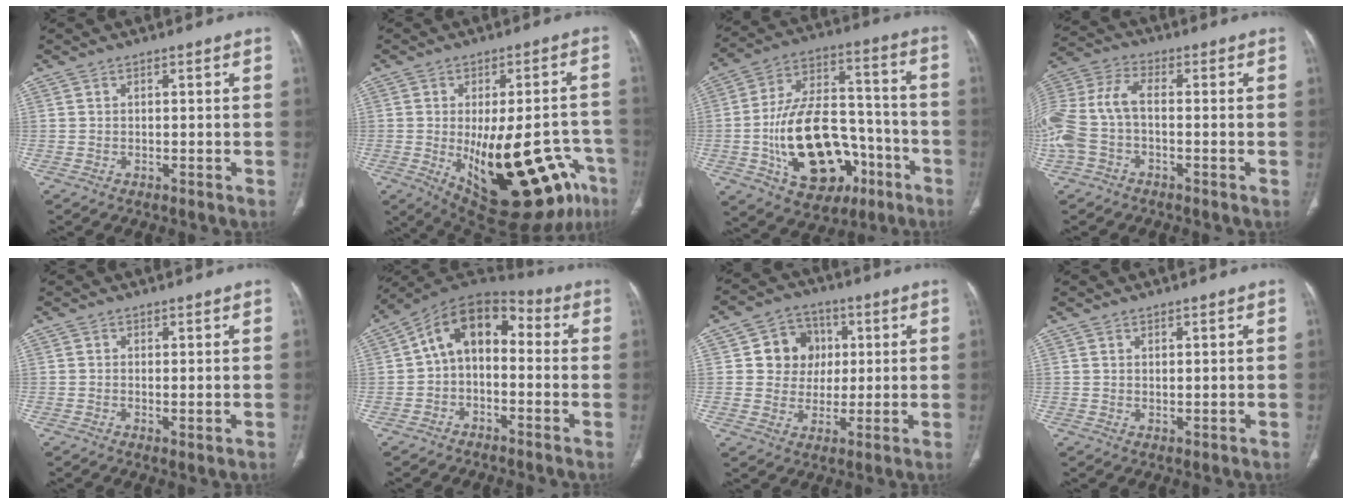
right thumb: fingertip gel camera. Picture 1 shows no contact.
{"total": 27.2, "force": [-10.0, 11.7, 22.5], "torque": [-0.241, 0.007, -0.112]}
{"total": 24.1, "force": [-7.7, 14.7, 17.5], "torque": [-0.280, 0.052, -0.103]}
{"total": 12.6, "force": [-2.0, 7.3, 10.1], "torque": [-0.245, 0.031, -0.039]}
{"total": 1.3, "force": [0.1, 0.5, 1.2], "torque": [-0.028, -0.008, 0.003]}
{"total": 11.6, "force": [0.1, 7.6, 8.7], "torque": [-0.113, 0.046, -0.016]}
{"total": 9.6, "force": [2.0, 8.8, 3.3], "torque": [-0.003, 0.003, 0.033]}
{"total": 1.1, "force": [0.9, 0.5, 0.6], "torque": [-0.004, -0.007, 0.015]}